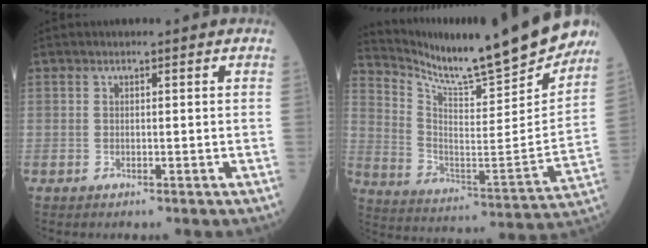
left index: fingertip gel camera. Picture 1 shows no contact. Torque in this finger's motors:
{"motor_torque": [0.02, -0.36, 0.25, 0.04]}